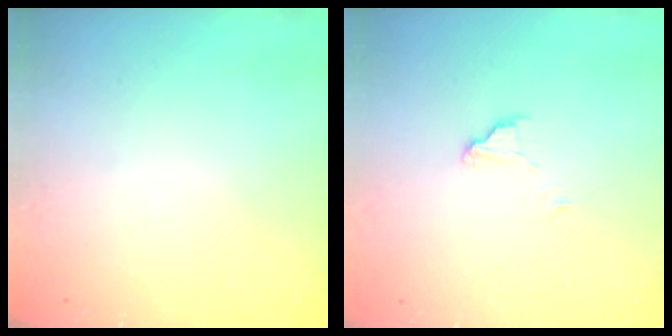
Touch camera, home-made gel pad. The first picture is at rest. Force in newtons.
{"total": 5.9, "press": 5.9, "slide": 0.5}